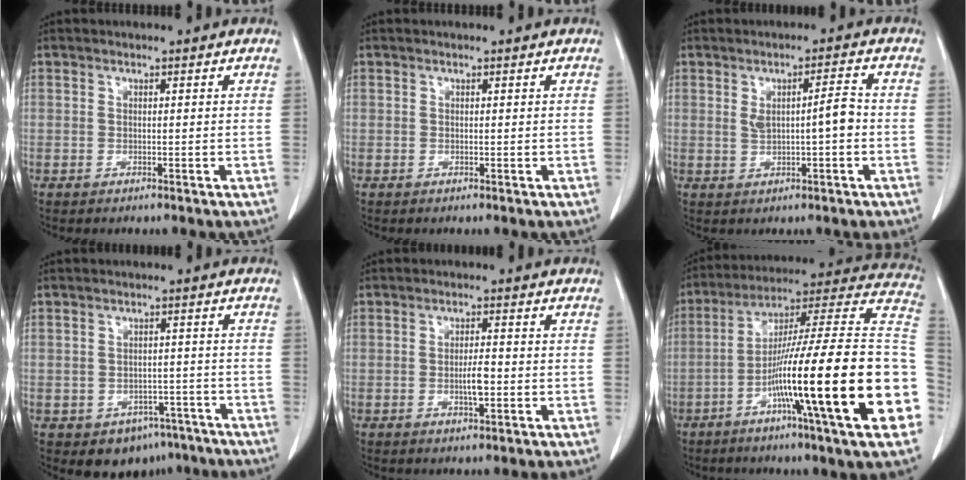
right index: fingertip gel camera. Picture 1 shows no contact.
{"total": 0.0}
{"total": 4.4, "force": [0.1, 0.8, 4.3], "torque": [-0.074, 0.011, 0.006]}
{"total": 7.3, "force": [-4.8, 5.2, 1.9], "torque": [-0.004, 0.017, -0.057]}
{"total": 3.3, "force": [-0.7, 0.6, 3.1], "torque": [-0.057, -0.001, -0.011]}
{"total": 30.2, "force": [-7.7, 0.5, 29.2], "torque": [-0.360, -0.012, -0.144]}